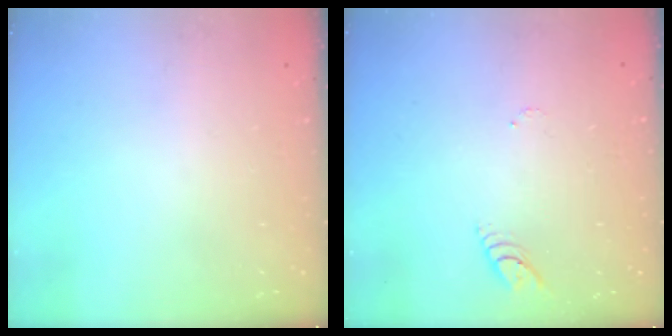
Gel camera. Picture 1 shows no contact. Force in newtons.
{"total": 3.9, "press": 3.9, "slide": 0.3}